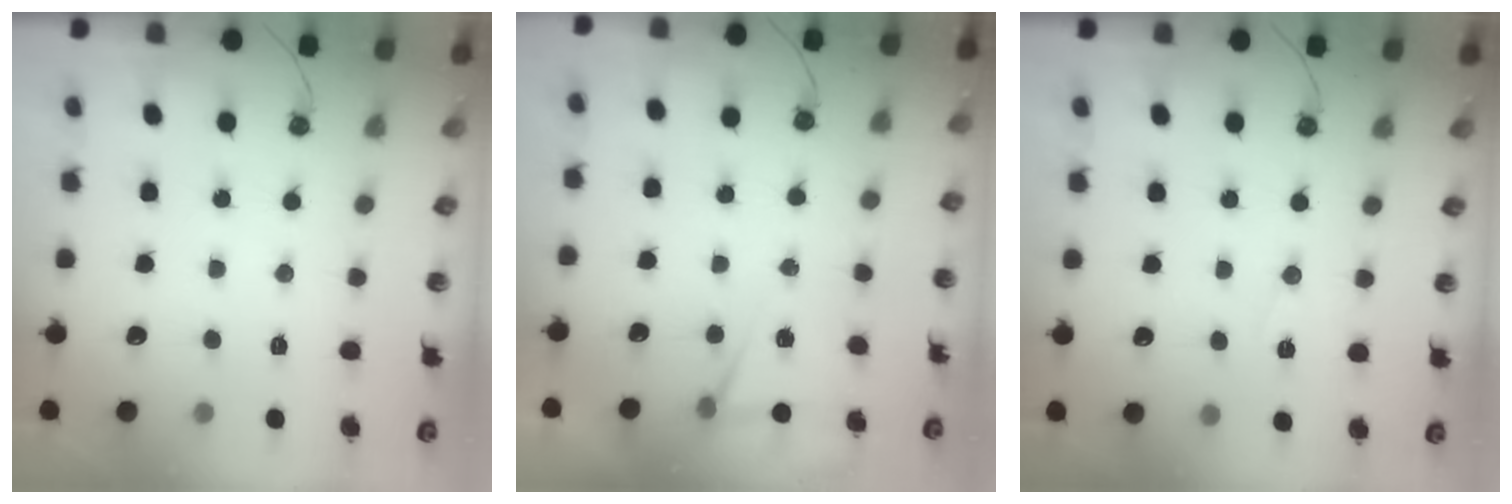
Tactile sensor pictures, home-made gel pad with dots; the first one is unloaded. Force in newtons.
{"total": 4.9, "press": 2.1, "slide": 4.5}
{"total": 6.2, "press": 4.1, "slide": 4.6}